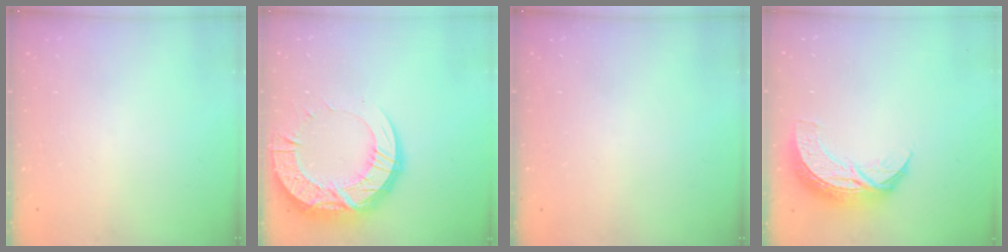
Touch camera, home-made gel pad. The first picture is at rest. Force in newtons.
{"total": 20.3, "press": 20.2, "slide": 1.7}
{"total": 0.0}
{"total": 10.1, "press": 10.1, "slide": 0.8}